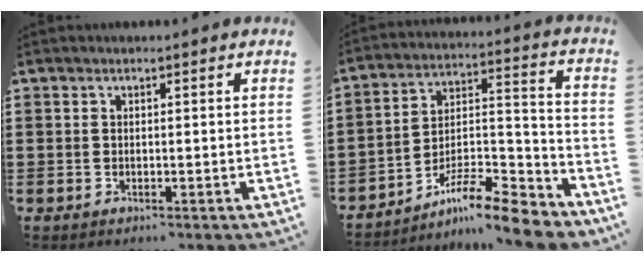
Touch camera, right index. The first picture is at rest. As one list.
[{"total": 9.7, "force": [-8.3, 1.3, 4.8], "torque": [-0.069, 0.013, -0.161]}]